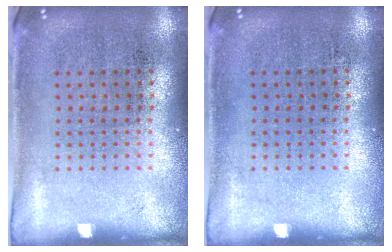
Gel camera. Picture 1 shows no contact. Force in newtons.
{"total": 0.0}